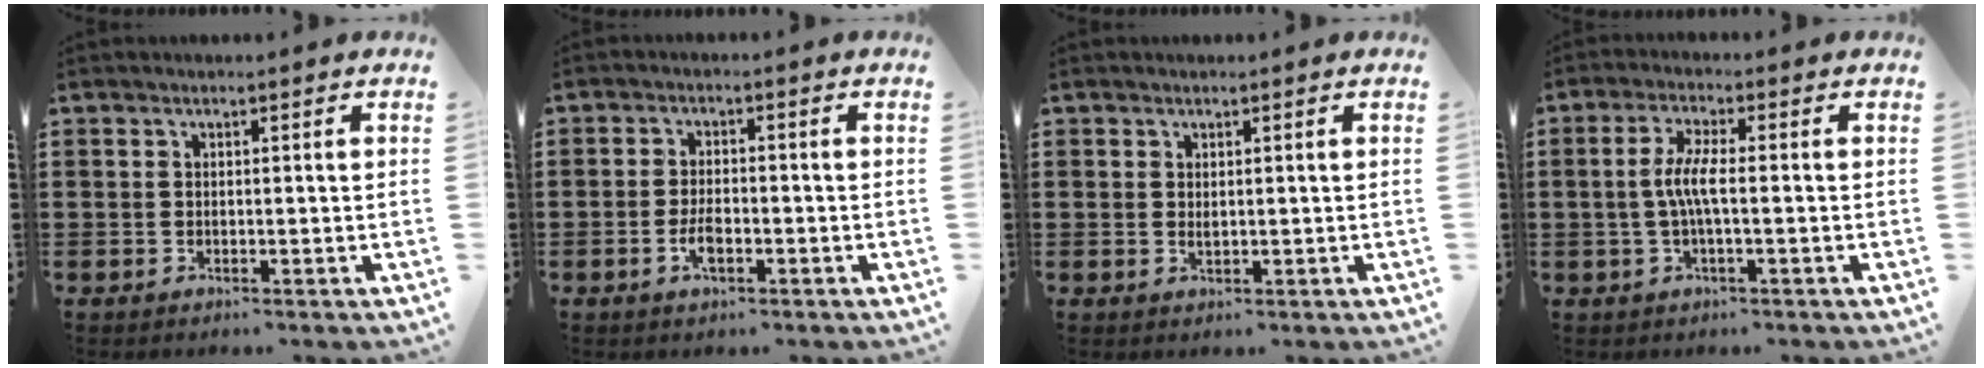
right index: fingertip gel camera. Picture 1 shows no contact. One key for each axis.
{"total": 3.1, "fx": -1.3, "fy": 1.2, "fz": 2.6, "tx": -0.060, "ty": -0.004, "tz": -0.027}
{"total": 0.6, "fx": 0.2, "fy": 0.3, "fz": 0.5, "tx": -0.010, "ty": 0.001, "tz": 0.004}
{"total": 4.8, "fx": -0.6, "fy": 0.8, "fz": 4.7, "tx": -0.106, "ty": -0.006, "tz": -0.021}